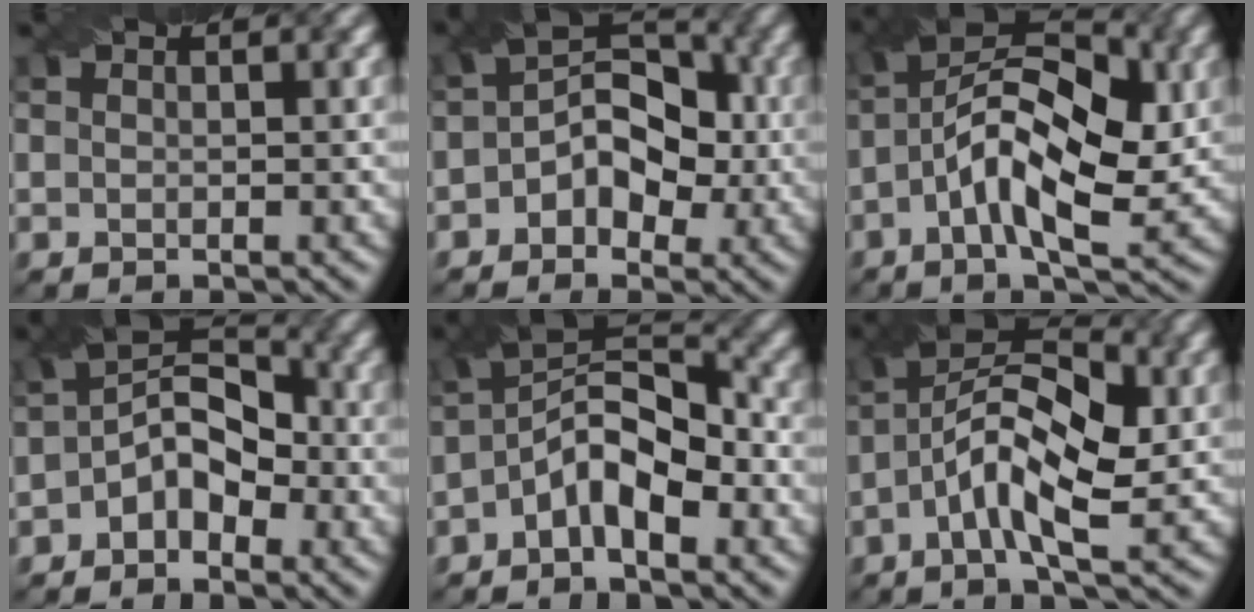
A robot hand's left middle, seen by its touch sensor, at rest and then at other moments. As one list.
[{"total": 5.7, "force": [-0.7, 4.0, 4.0], "torque": [-0.036, 0.014, -0.021]}, {"total": 10.3, "force": [-0.6, 4.7, 9.1], "torque": [-0.159, 0.016, -0.017]}, {"total": 4.9, "force": [-1.5, 3.3, 3.3], "torque": [-0.048, 0.010, -0.034]}, {"total": 6.6, "force": [-1.8, 3.1, 5.6], "torque": [-0.095, 0.020, -0.041]}, {"total": 8.5, "force": [-1.0, 3.5, 7.6], "torque": [-0.140, 0.024, -0.027]}]